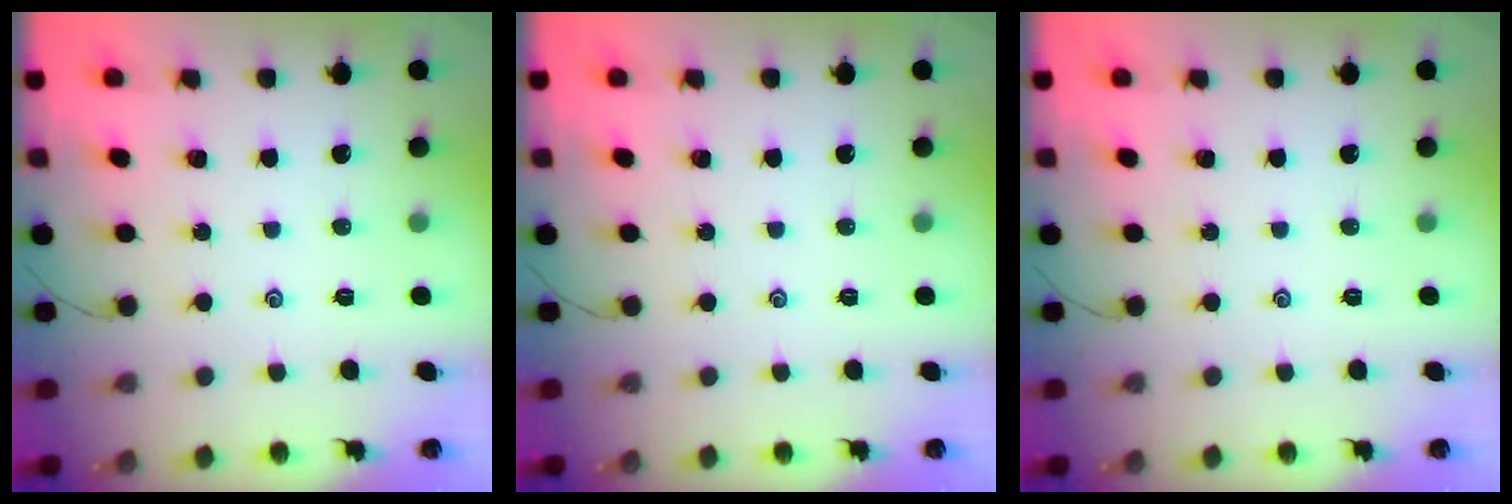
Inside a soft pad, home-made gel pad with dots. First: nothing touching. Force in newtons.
{"total": 0.0}
{"total": 0.0}